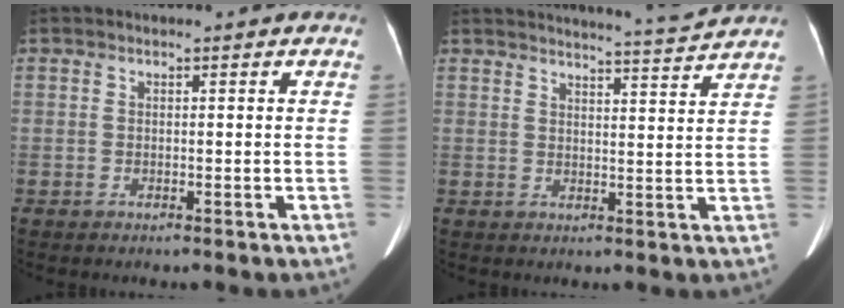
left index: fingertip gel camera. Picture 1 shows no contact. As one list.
[{"total": 7.7, "force": [7.3, -2.0, 1.2], "torque": [-0.027, -0.024, 0.096]}]